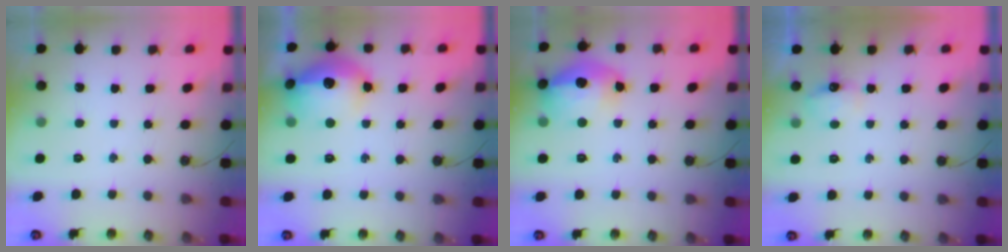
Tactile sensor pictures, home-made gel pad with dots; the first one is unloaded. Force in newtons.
{"total": 18.2, "press": 18.2, "slide": 1.4}
{"total": 16.8, "press": 16.8, "slide": 0.8}
{"total": 7.2, "press": 7.2, "slide": 0.9}